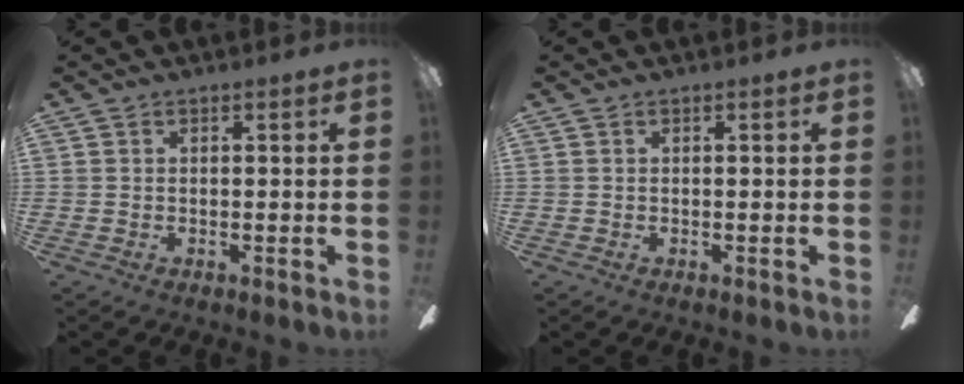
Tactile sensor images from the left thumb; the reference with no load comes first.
{"total": 0.0}